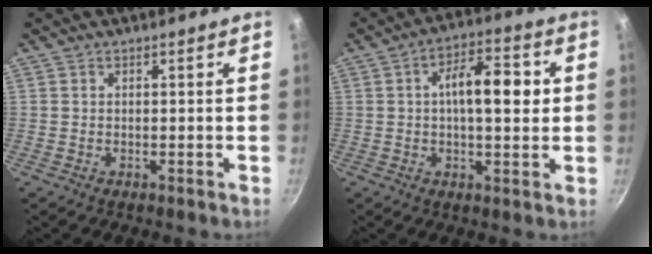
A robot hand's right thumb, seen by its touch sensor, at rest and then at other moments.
{"total": 11.3, "force": [1.2, 4.9, 10.1], "torque": [-0.129, 0.016, 0.008]}